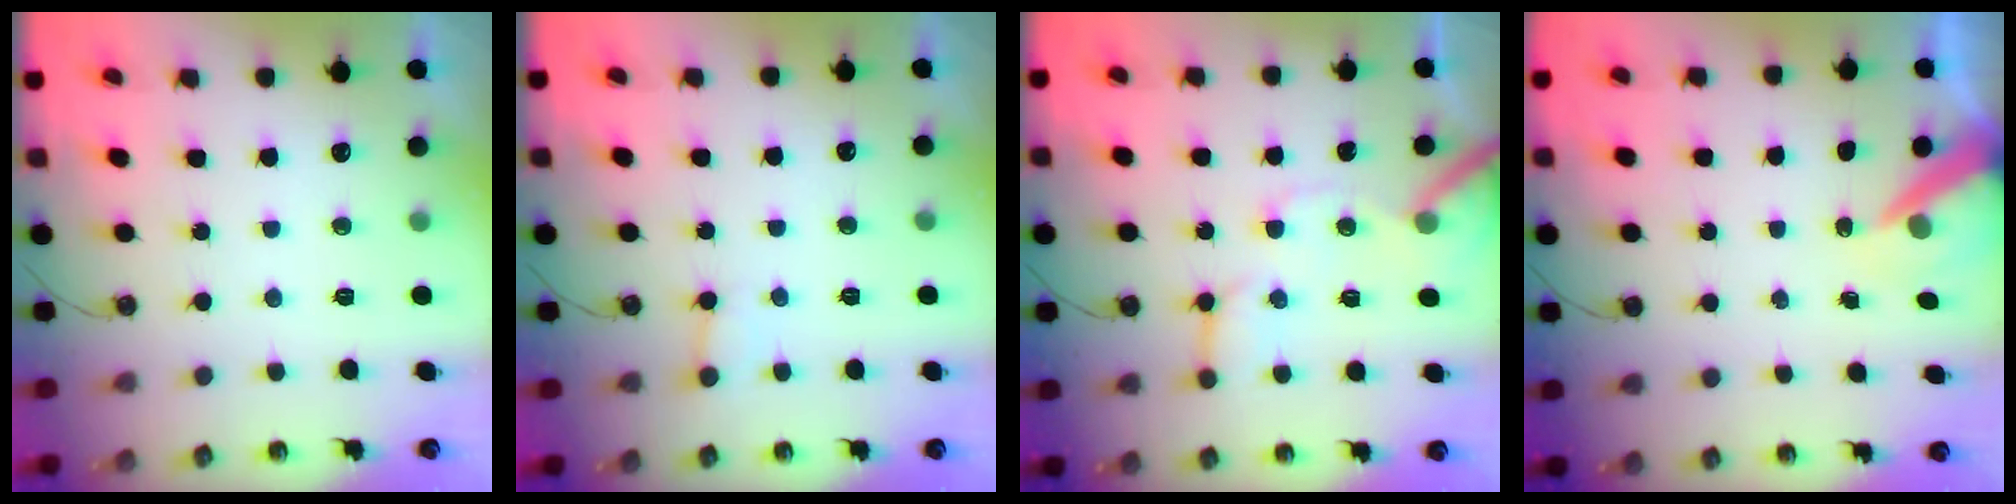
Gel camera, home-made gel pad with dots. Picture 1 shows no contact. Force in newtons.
{"total": 4.9, "press": 4.9, "slide": 0.3}
{"total": 11.1, "press": 11.0, "slide": 1.7}
{"total": 8.3, "press": 8.3, "slide": 0.6}